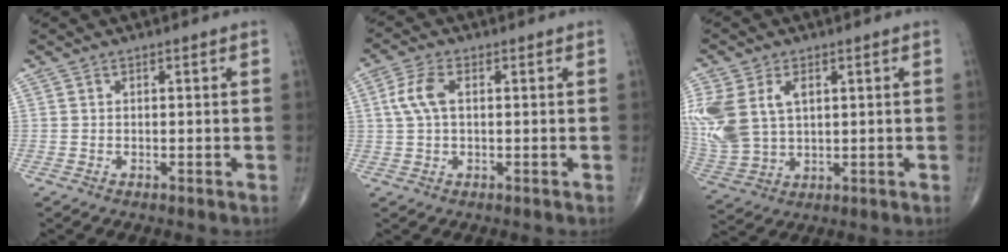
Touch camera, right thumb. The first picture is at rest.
{"total": 5.4, "force": [0.9, 2.9, 4.5], "torque": [-0.109, 0.013, 0.015]}
{"total": 16.5, "force": [4.0, 11.1, 11.4], "torque": [-0.286, 0.004, 0.094]}